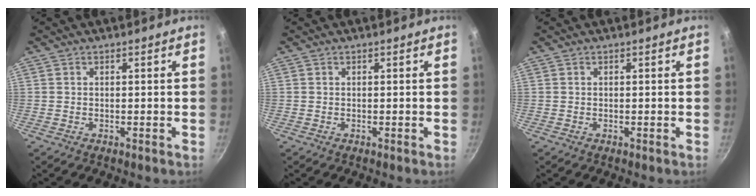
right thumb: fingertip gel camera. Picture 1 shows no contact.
{"total": 0.0}
{"total": 0.0}